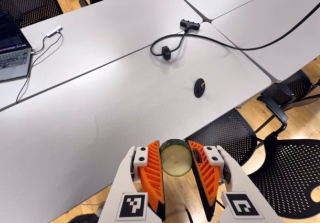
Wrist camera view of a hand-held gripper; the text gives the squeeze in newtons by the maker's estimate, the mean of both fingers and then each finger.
{"total": 8.1, "left": 8.1, "right": 8.1}